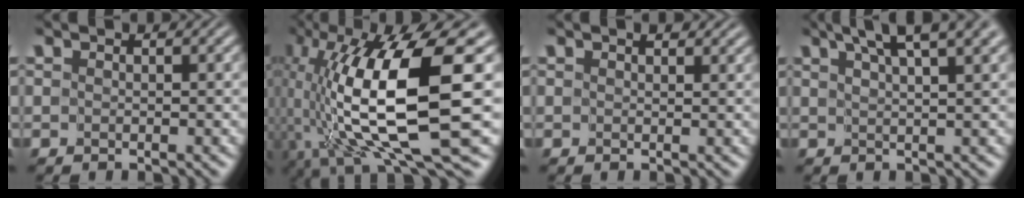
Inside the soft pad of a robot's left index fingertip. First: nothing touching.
{"total": 14.2, "force": [-1.4, 3.9, 13.5], "torque": [-0.252, -0.005, -0.015]}
{"total": 1.4, "force": [0.9, 0.7, 0.9], "torque": [-0.009, 0.002, 0.014]}
{"total": 6.2, "force": [4.2, 1.3, 4.3], "torque": [-0.050, 0.028, 0.050]}